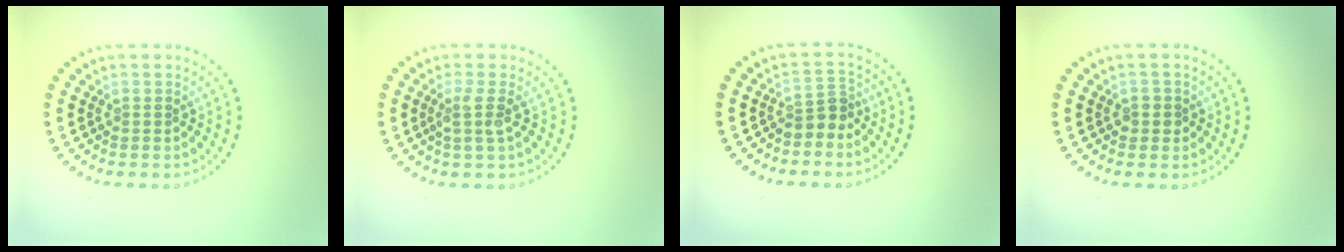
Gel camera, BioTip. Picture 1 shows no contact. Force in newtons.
{"total": 1.8, "press": 1.3, "slide": 1.3}
{"total": 2.3, "press": 1.7, "slide": 1.5}
{"total": 1.1, "press": 1.0, "slide": 0.5}